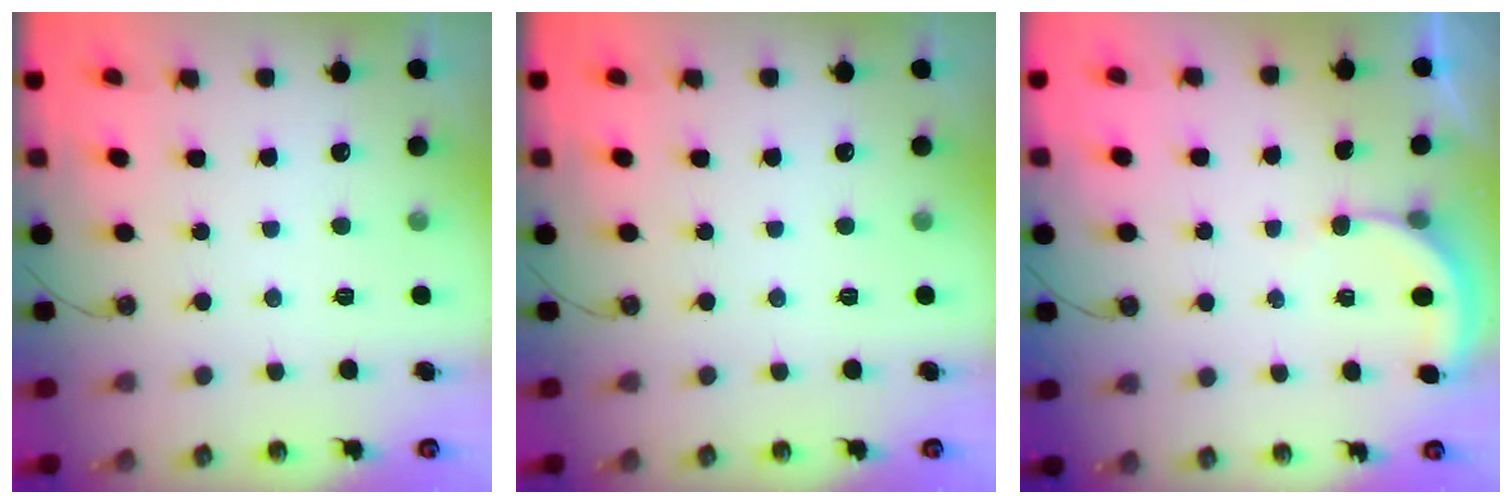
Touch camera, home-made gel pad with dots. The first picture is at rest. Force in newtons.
{"total": 0.0}
{"total": 2.9, "press": 2.9, "slide": 0.2}